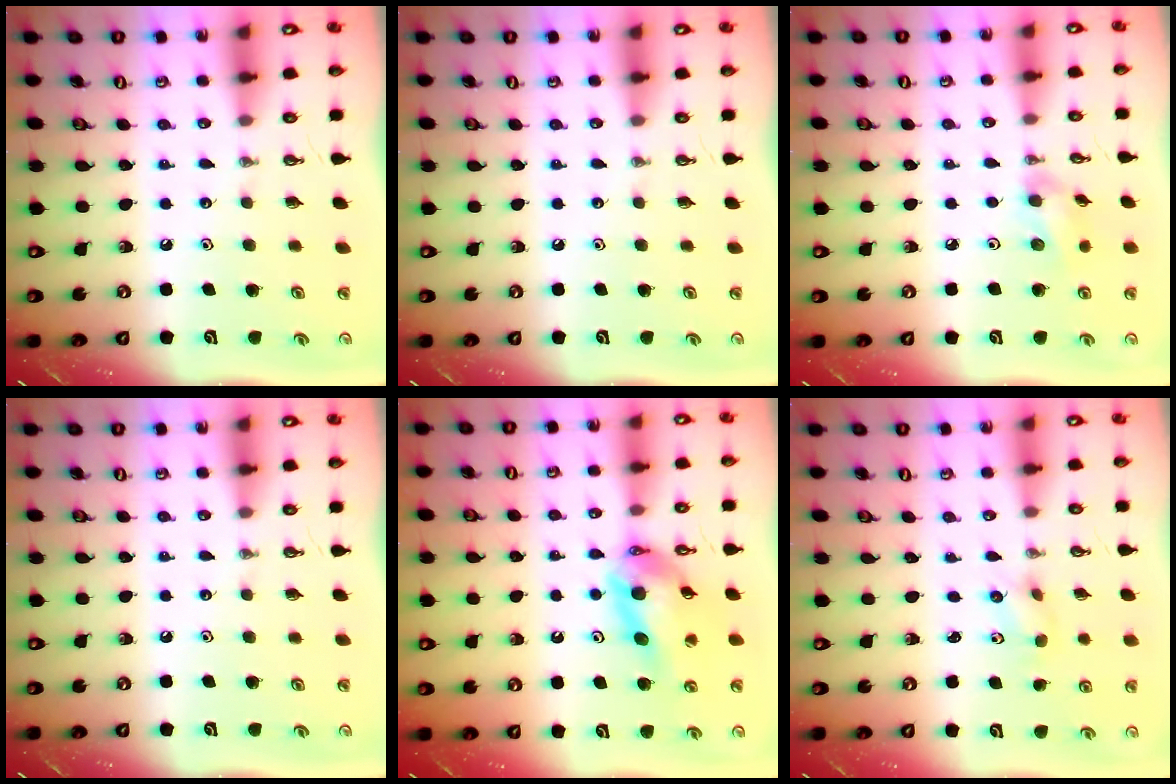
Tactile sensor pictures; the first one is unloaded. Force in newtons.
{"total": 0.0}
{"total": 8.2, "press": 7.8, "slide": 2.6}
{"total": 0.0}
{"total": 12.1, "press": 12.0, "slide": 1.4}
{"total": 2.9, "press": 2.7, "slide": 1.2}